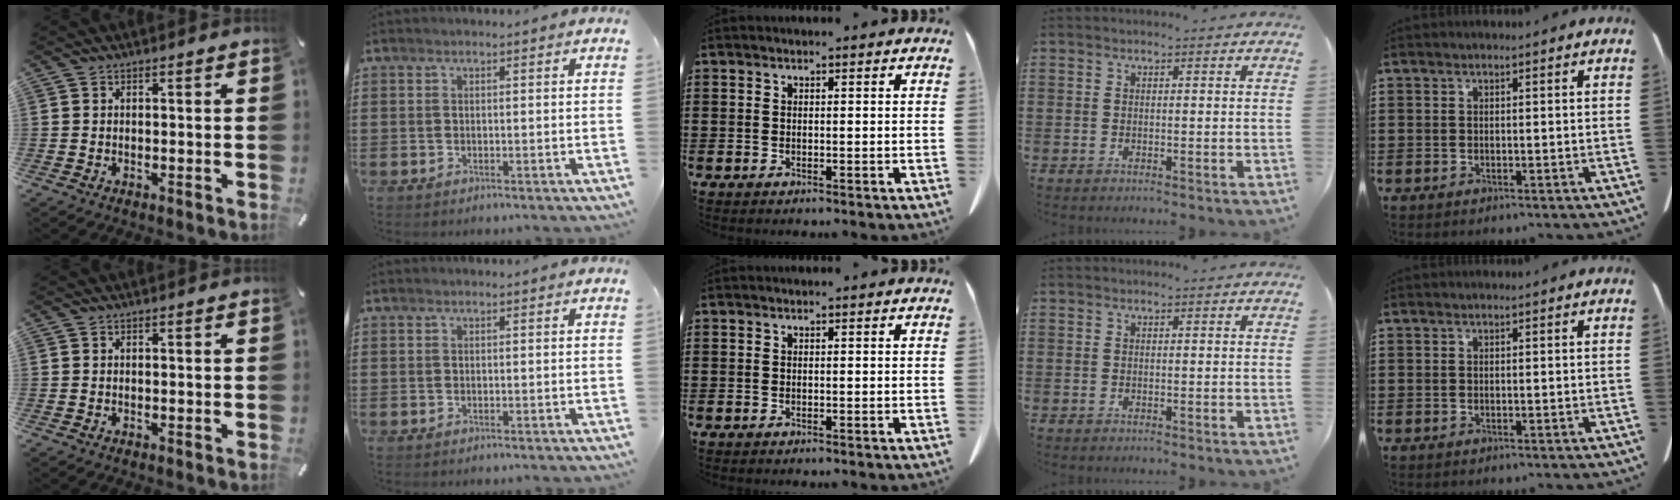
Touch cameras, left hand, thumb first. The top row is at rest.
{}